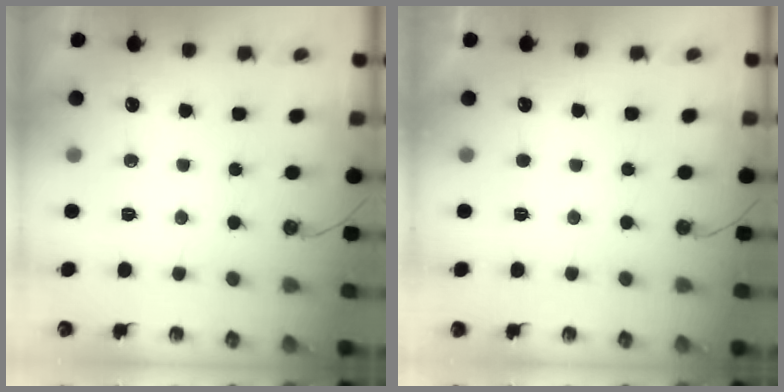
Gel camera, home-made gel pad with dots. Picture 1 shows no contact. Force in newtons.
{"total": 0.0}